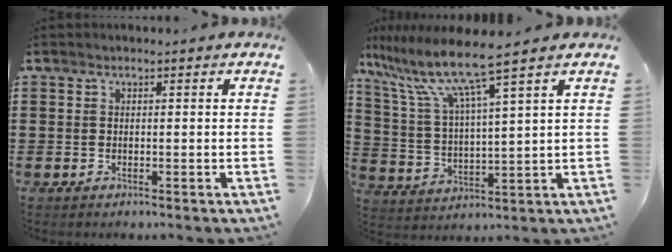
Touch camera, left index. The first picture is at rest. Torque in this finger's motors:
{"motor_torque": [0.71, -0.27, 0.46, 0.21]}